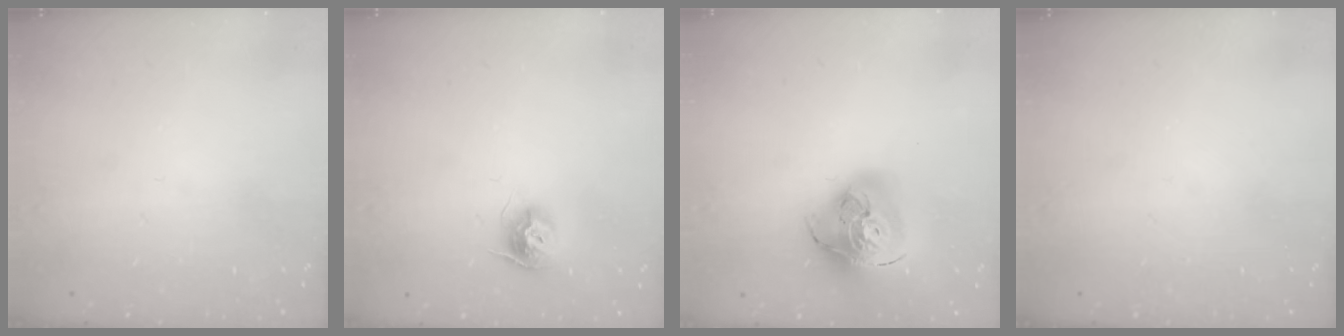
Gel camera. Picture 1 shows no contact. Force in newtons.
{"total": 9.3, "press": 9.3, "slide": 0.3}
{"total": 19.9, "press": 19.8, "slide": 2.2}
{"total": 0.0}